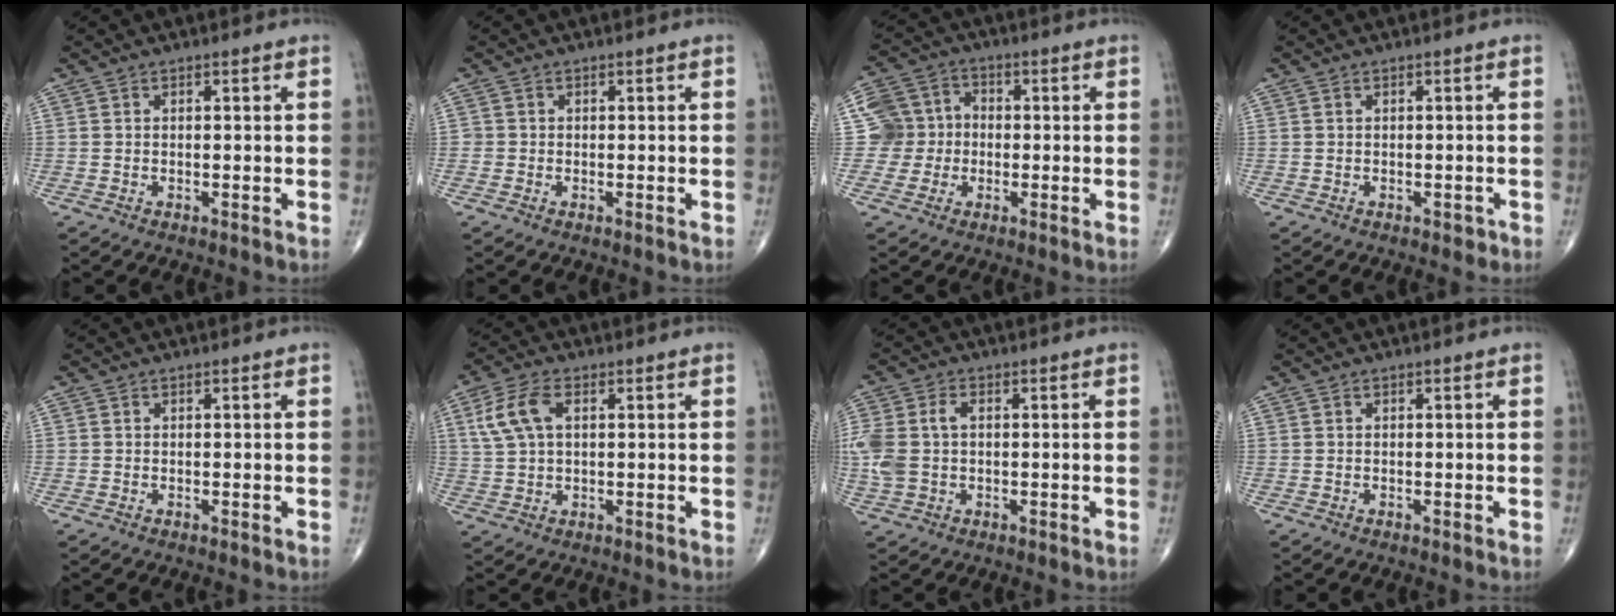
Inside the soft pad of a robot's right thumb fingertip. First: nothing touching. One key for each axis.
{"total": 0.7, "fx": -0.2, "fy": 0.7, "fz": 0.0, "tx": 0.004, "ty": 0.005, "tz": -0.006}
{"total": 0.5, "fx": 0.0, "fy": 0.5, "fz": 0.0, "tx": 0.004, "ty": 0.004, "tz": -0.001}
{"total": 1.0, "fx": -0.4, "fy": 0.7, "fz": 0.6, "tx": -0.005, "ty": 0.000, "tz": -0.005}
{"total": 0.0}
{"total": 7.2, "fx": 2.1, "fy": 4.0, "fz": 5.7, "tx": -0.127, "ty": 0.009, "tz": 0.041}
{"total": 8.2, "fx": 0.3, "fy": 5.5, "fz": 6.0, "tx": -0.155, "ty": 0.021, "tz": 0.010}
{"total": 0.0}